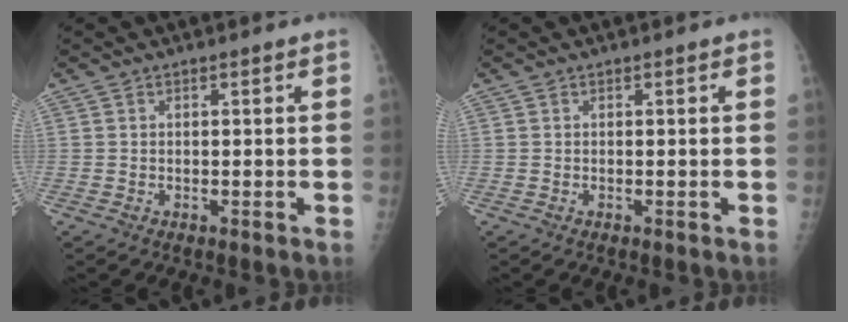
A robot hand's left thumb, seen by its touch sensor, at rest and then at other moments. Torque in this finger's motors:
{"motor_torque": [0.03, -0.02, -0.06, 0.01, 0.01]}